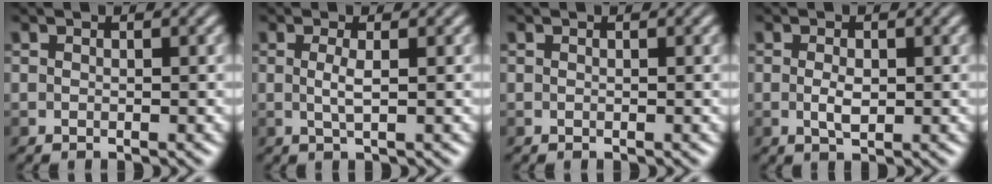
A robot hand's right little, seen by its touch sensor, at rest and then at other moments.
{"total": 1.2, "force": [0.0, -0.1, 1.2], "torque": [-0.028, 0.002, 0.004]}
{"total": 0.0}
{"total": 1.7, "force": [-0.2, 0.9, 1.4], "torque": [-0.030, 0.002, -0.001]}